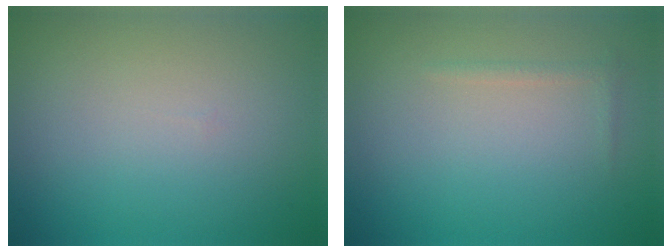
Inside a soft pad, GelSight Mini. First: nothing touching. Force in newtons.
{"total": 0.7, "press": 0.7, "slide": 0.0}